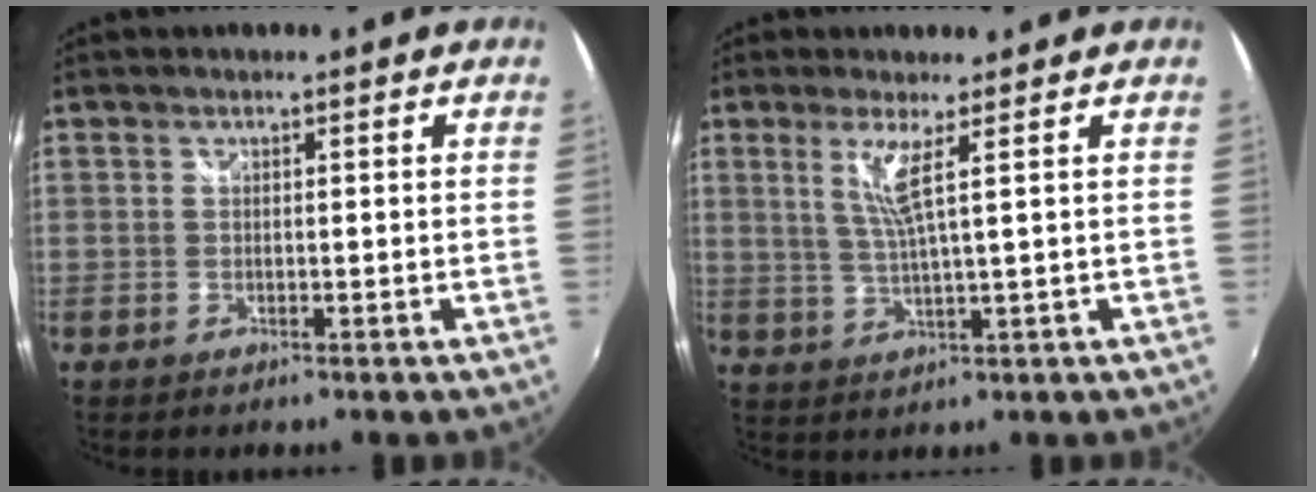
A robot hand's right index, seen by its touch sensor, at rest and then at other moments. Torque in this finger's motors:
{"motor_torque": [0.05, 0.00, 0.11, 0.11]}